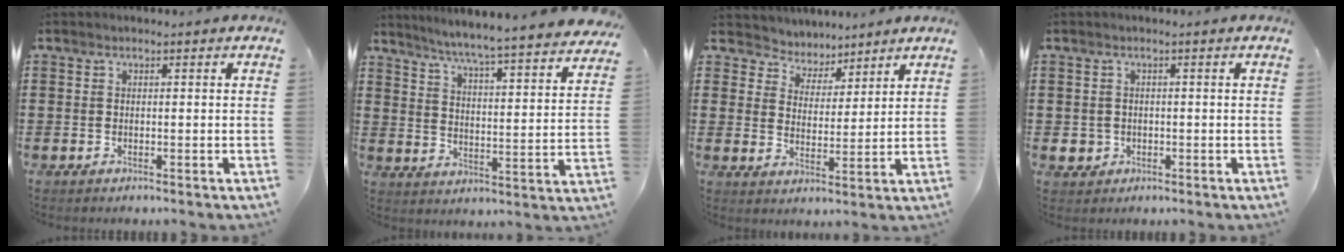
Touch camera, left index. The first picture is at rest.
{"total": 5.2, "force": [4.8, -1.1, 1.7], "torque": [-0.057, -0.044, 0.072]}
{"total": 4.2, "force": [3.8, 1.7, -0.7], "torque": [-0.015, -0.020, 0.066]}
{"total": 1.5, "force": [-0.3, 1.4, 0.4], "torque": [-0.014, 0.003, -0.008]}